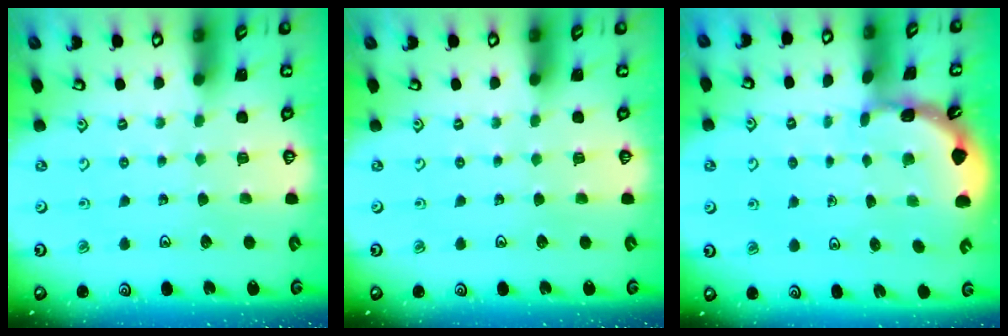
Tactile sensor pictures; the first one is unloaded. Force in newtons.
{"total": 0.0}
{"total": 1.7, "press": 1.6, "slide": 0.1}